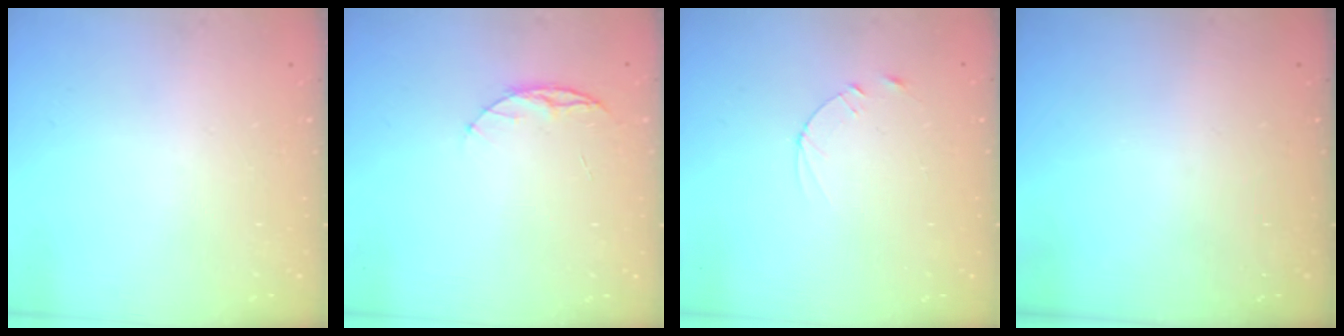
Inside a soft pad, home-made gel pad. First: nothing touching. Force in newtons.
{"total": 5.2, "press": 5.1, "slide": 0.6}
{"total": 2.4, "press": 2.3, "slide": 0.2}
{"total": 0.0}